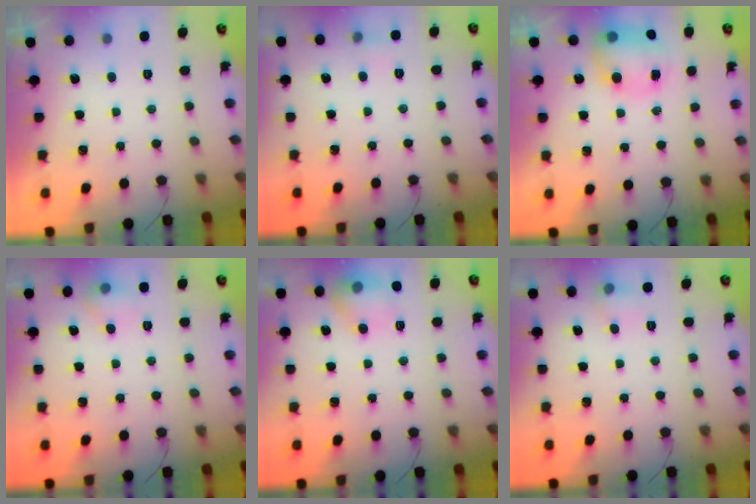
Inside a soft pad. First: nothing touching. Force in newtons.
{"total": 3.7, "press": 3.3, "slide": 1.5}
{"total": 9.8, "press": 9.6, "slide": 2.1}
{"total": 5.8, "press": 5.6, "slide": 1.6}
{"total": 10.6, "press": 10.6, "slide": 0.5}
{"total": 5.6, "press": 5.4, "slide": 1.5}